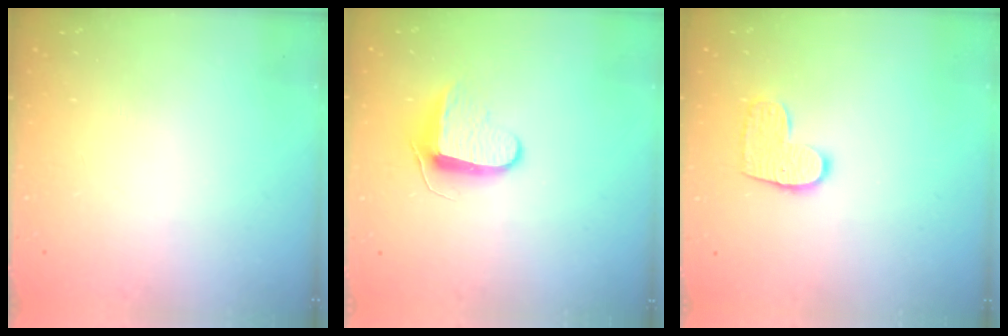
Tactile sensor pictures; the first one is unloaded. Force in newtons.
{"total": 9.6, "press": 9.6, "slide": 0.8}
{"total": 8.7, "press": 8.7, "slide": 0.4}